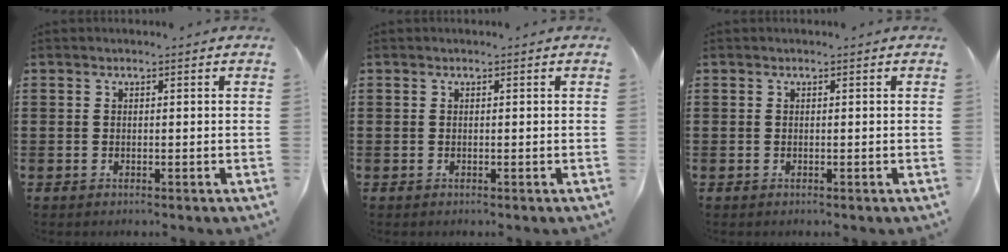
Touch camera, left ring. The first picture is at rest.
{"total": 0.0}
{"total": 0.0}